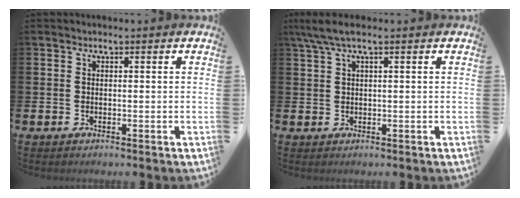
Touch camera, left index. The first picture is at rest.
{"total": 3.2, "force": [1.9, 0.4, 2.5], "torque": [-0.057, 0.004, 0.035]}